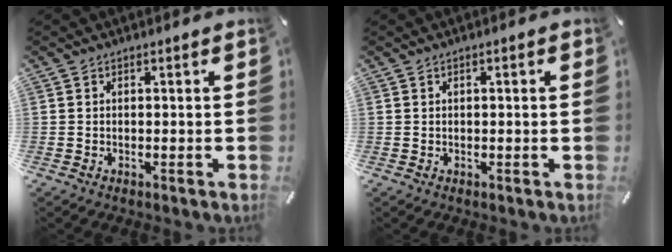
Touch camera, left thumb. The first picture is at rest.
{"total": 0.9, "force": [-0.1, 0.2, 0.9], "torque": [-0.016, 0.000, -0.002]}